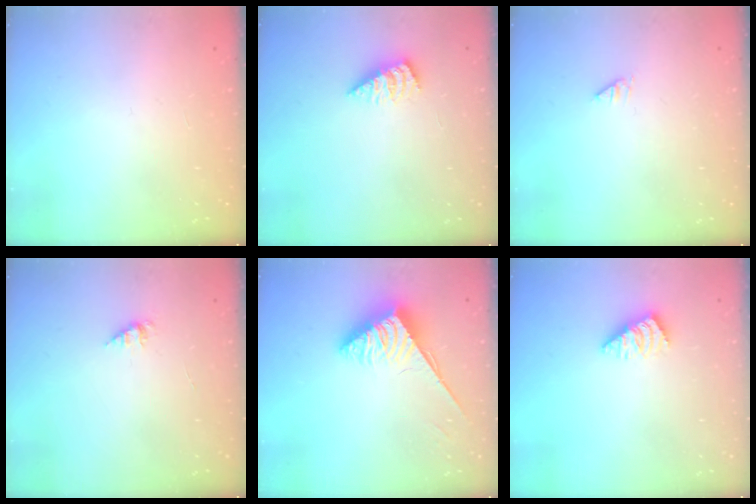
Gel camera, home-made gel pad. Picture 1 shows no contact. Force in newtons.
{"total": 2.9, "press": 2.9, "slide": 0.3}
{"total": 0.0}
{"total": 1.7, "press": 1.7, "slide": 0.2}
{"total": 3.9, "press": 3.8, "slide": 0.7}
{"total": 1.5, "press": 1.5, "slide": 0.3}